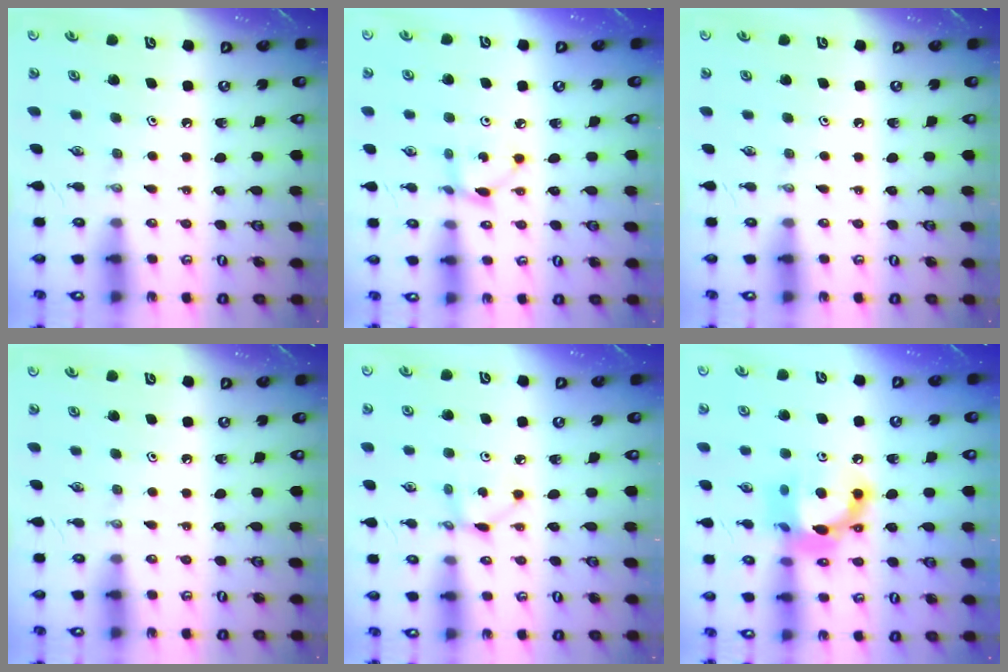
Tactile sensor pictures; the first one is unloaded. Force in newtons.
{"total": 2.9, "press": 2.9, "slide": 0.1}
{"total": 0.0}
{"total": 0.0}
{"total": 2.9, "press": 2.9, "slide": 0.1}
{"total": 13.4, "press": 13.4, "slide": 1.0}